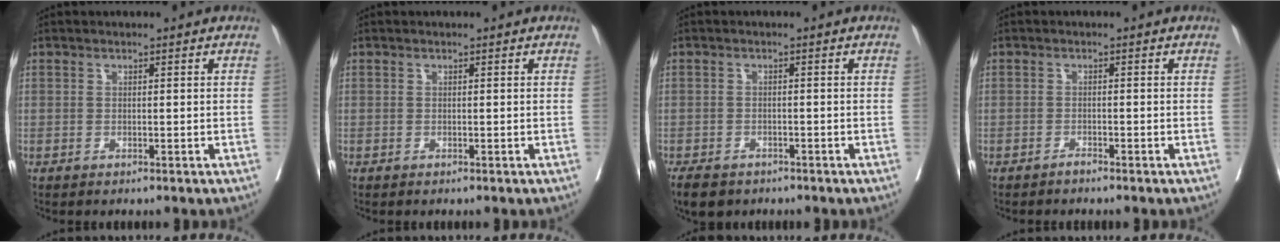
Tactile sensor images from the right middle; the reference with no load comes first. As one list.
[{"total": 0.0}, {"total": 5.7, "force": [-4.3, 3.0, 2.2], "torque": [-0.036, -0.005, -0.064]}, {"total": 0.8, "force": [-0.7, -0.1, 0.2], "torque": [-0.010, -0.003, -0.013]}]